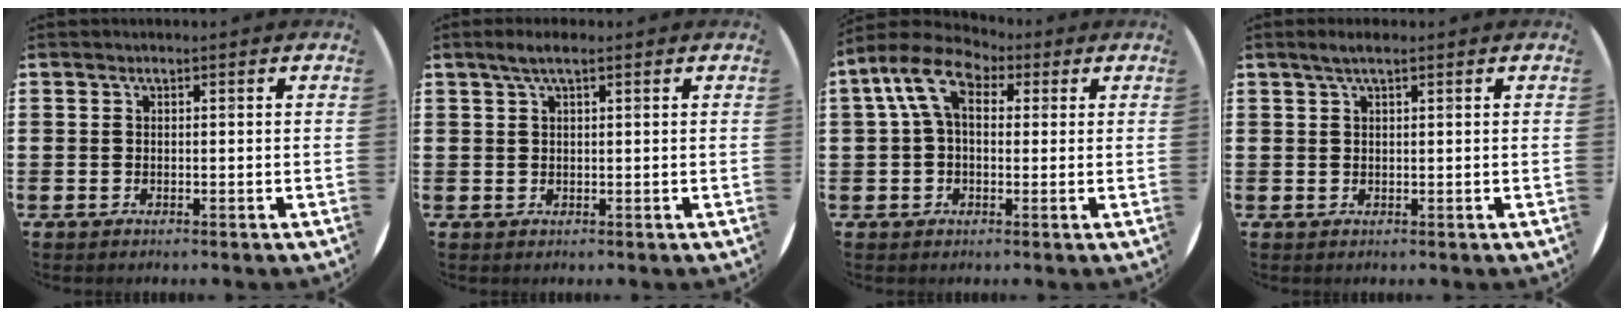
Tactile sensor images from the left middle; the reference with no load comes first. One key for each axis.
{"total": 2.2, "fx": 1.3, "fy": 0.3, "fz": 1.8, "tx": -0.035, "ty": 0.006, "tz": 0.022}
{"total": 8.0, "fx": 3.7, "fy": 4.8, "fz": 5.1, "tx": -0.113, "ty": 0.010, "tz": 0.068}
{"total": 1.7, "fx": 1.1, "fy": 0.2, "fz": 1.3, "tx": -0.025, "ty": 0.005, "tz": 0.018}